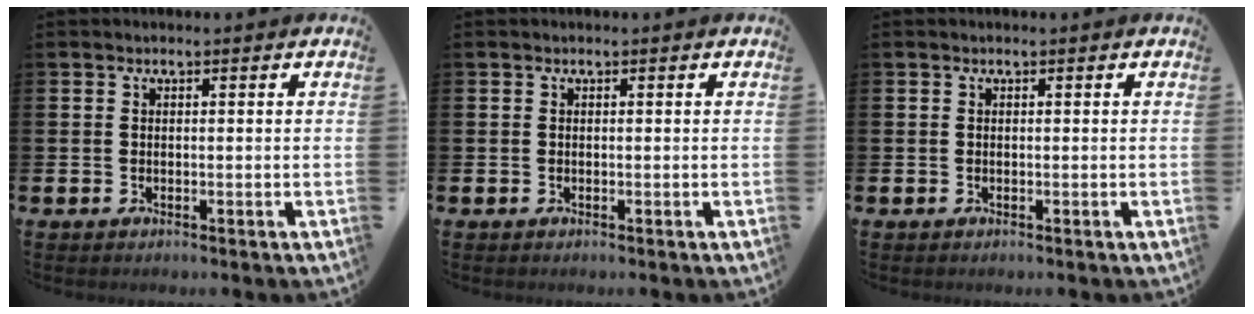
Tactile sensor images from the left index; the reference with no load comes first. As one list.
[{"total": 0.0}, {"total": 0.0}]